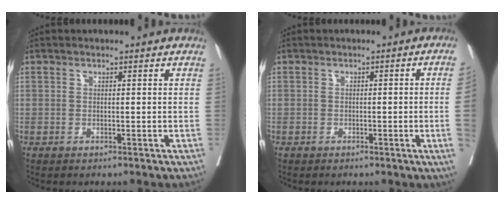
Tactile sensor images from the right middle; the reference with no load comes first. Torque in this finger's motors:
{"motor_torque": [0.00, -0.08, -0.49, -0.21]}